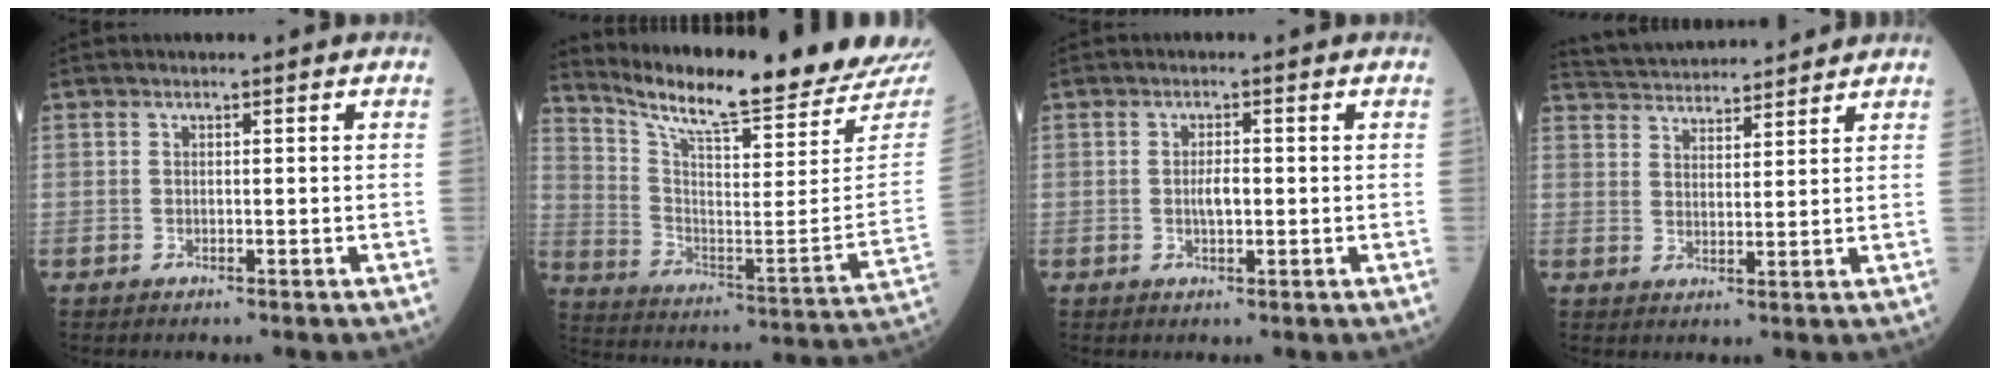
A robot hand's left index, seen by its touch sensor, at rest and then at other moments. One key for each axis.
{"total": 24.7, "fx": 22.8, "fy": 0.2, "fz": 9.5, "tx": -0.171, "ty": -0.097, "tz": 0.322}
{"total": 2.2, "fx": -0.1, "fy": 0.7, "fz": 2.0, "tx": -0.040, "ty": 0.002, "tz": -0.001}
{"total": 12.0, "fx": 11.5, "fy": 1.6, "fz": 2.8, "tx": -0.055, "ty": 0.032, "tz": 0.180}